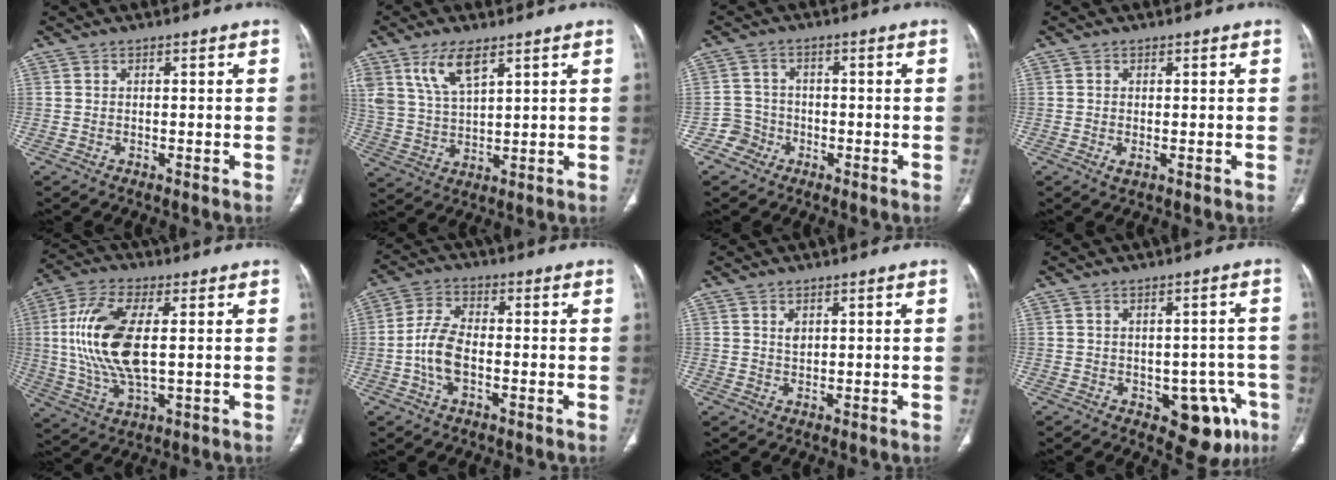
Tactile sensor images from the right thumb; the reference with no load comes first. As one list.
[{"total": 8.5, "force": [5.0, 3.4, 5.9], "torque": [-0.113, -0.021, 0.108]}, {"total": 3.7, "force": [-1.9, 3.1, -0.4], "torque": [0.027, 0.019, -0.042]}, {"total": 1.3, "force": [-0.5, 0.6, 1.1], "torque": [-0.025, -0.004, -0.006]}, {"total": 15.9, "force": [1.6, 6.9, 14.2], "torque": [-0.303, -0.003, 0.034]}, {"total": 7.6, "force": [-1.7, 3.9, 6.3], "torque": [-0.136, 0.018, -0.036]}, {"total": 1.6, "force": [0.7, 1.0, 1.0], "torque": [-0.012, -0.005, 0.016]}, {"total": 10.5, "force": [-4.6, 6.1, 7.2], "torque": [-0.044, 0.020, -0.049]}]